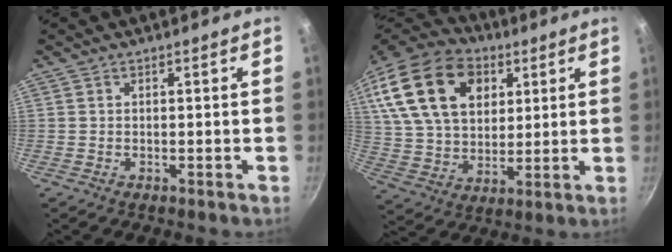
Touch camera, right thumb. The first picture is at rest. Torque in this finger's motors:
{"motor_torque": [-1.28, 3.22, 1.83, 0.34, 0.57]}